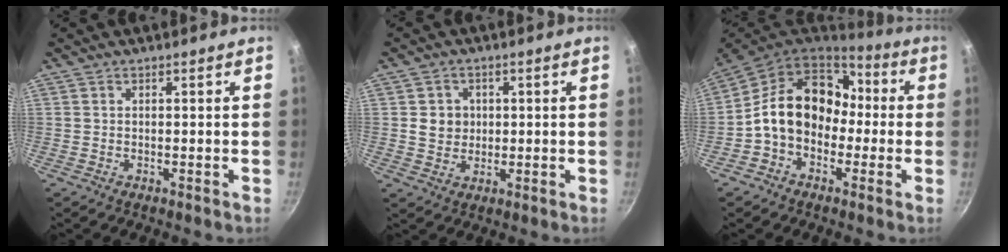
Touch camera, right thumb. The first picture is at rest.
{"total": 4.6, "force": [0.6, 4.2, 1.7], "torque": [-0.005, 0.003, 0.012]}
{"total": 16.2, "force": [-0.6, 12.7, 10.1], "torque": [-0.133, 0.055, -0.026]}